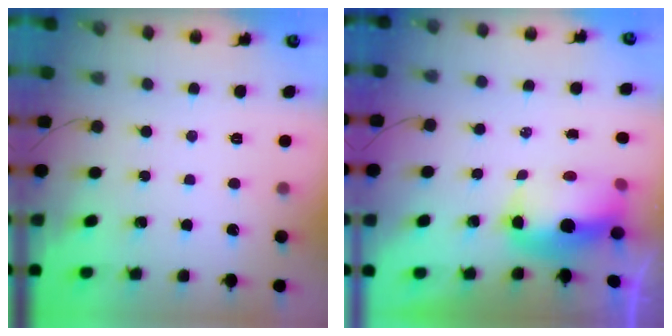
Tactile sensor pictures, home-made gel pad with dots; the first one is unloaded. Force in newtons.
{"total": 9.8, "press": 9.5, "slide": 2.1}